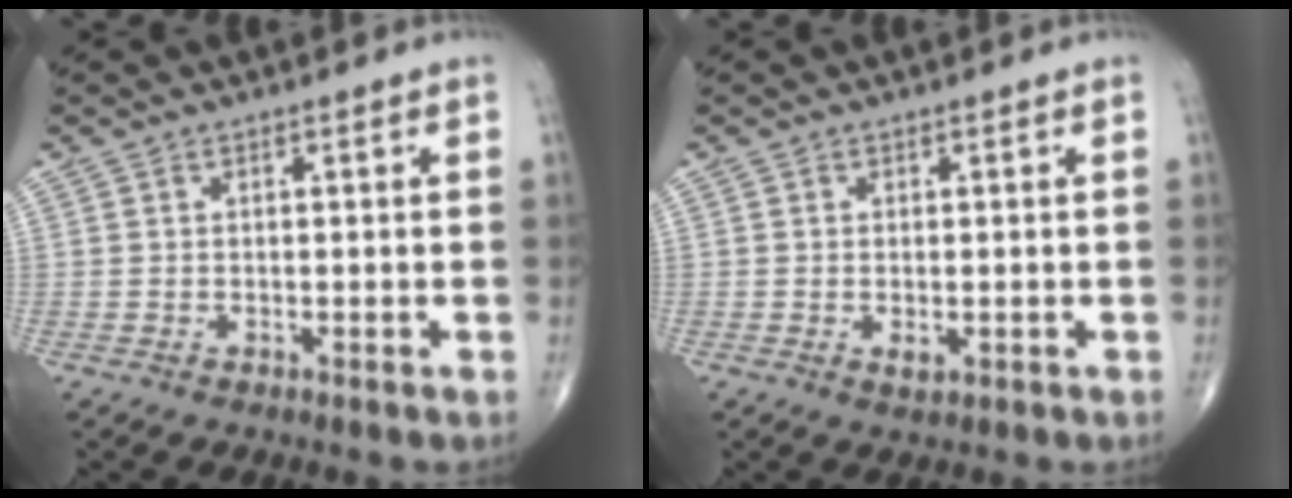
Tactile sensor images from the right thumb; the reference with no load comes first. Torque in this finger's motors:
{"motor_torque": [-0.41, -0.02, -0.23, -0.05, 0.04]}